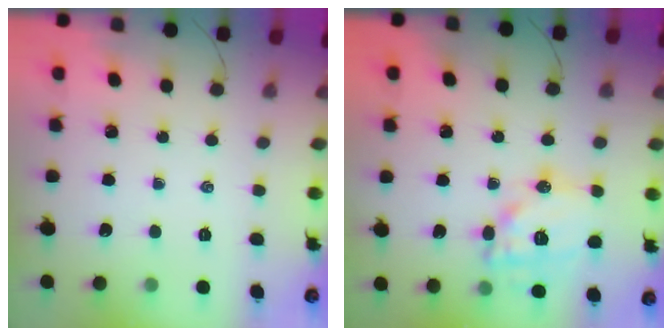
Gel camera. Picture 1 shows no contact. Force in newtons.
{"total": 15.6, "press": 15.5, "slide": 1.5}